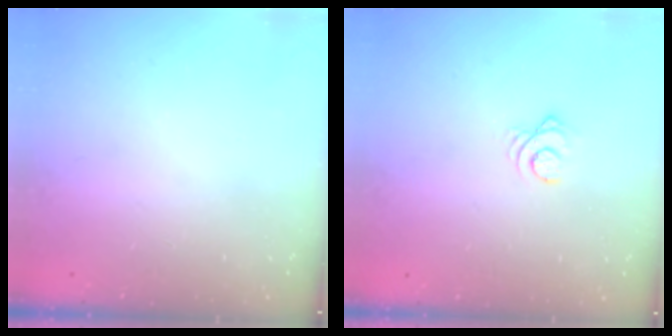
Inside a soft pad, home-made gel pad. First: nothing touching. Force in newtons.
{"total": 2.6, "press": 2.6, "slide": 0.3}